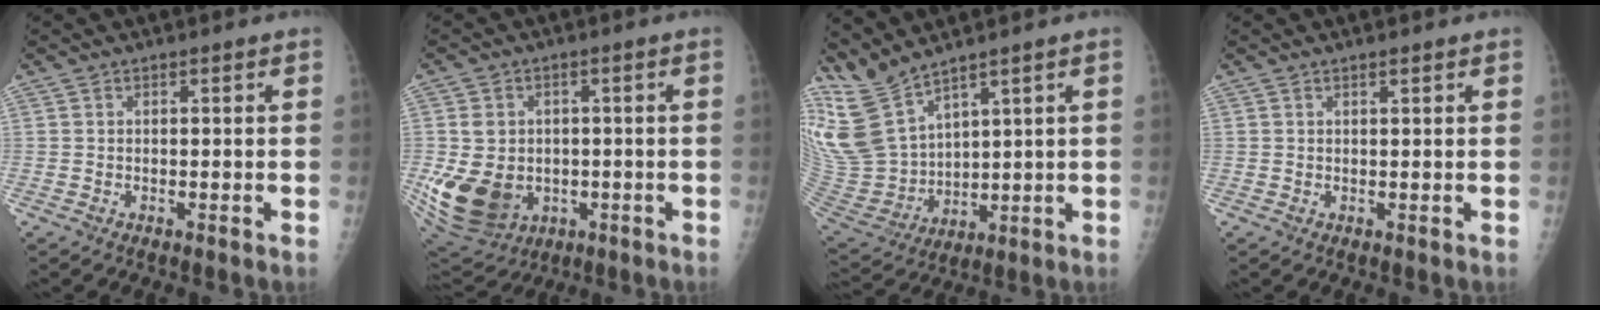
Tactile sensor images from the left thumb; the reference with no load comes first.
{"total": 15.9, "force": [-2.6, 12.9, 9.0], "torque": [-0.186, 0.000, -0.014]}
{"total": 12.0, "force": [10.0, 3.9, 5.4], "torque": [-0.103, -0.053, 0.232]}
{"total": 0.7, "force": [0.5, 0.1, 0.5], "torque": [-0.008, -0.002, 0.010]}